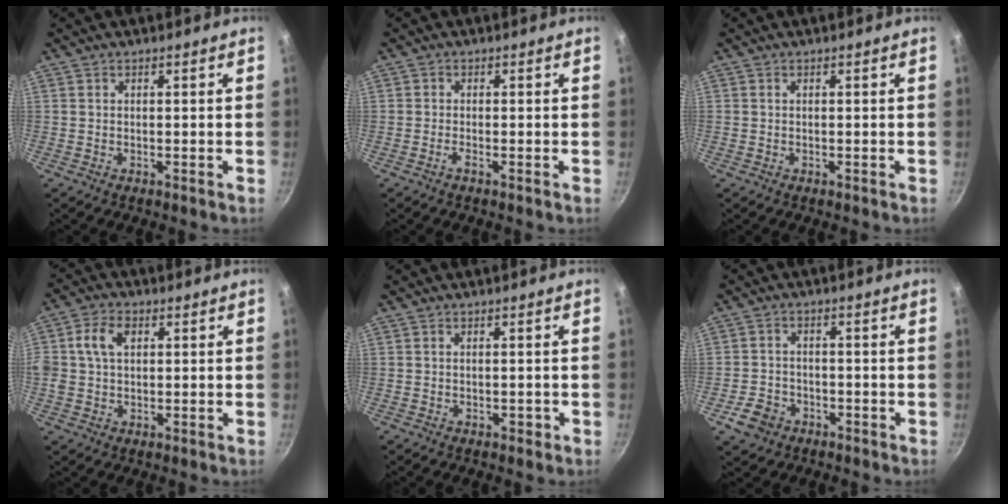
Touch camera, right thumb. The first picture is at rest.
{"total": 1.1, "force": [-0.7, 0.3, 0.9], "torque": [-0.022, 0.005, -0.019]}
{"total": 0.0}
{"total": 6.6, "force": [1.5, 4.7, 4.4], "torque": [-0.075, 0.008, 0.021]}
{"total": 1.2, "force": [-0.4, 0.7, 0.9], "torque": [-0.009, 0.003, -0.005]}
{"total": 4.9, "force": [-2.6, 3.8, 1.9], "torque": [-0.031, 0.026, -0.040]}